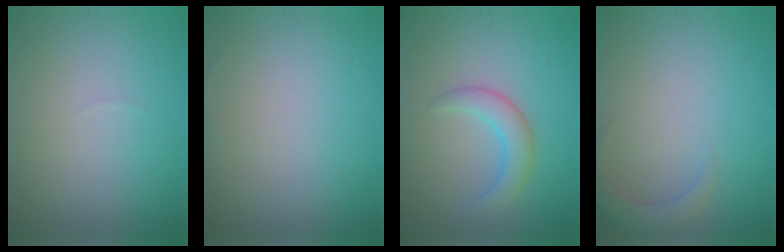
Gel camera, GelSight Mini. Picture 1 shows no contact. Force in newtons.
{"total": 0.0}
{"total": 2.8, "press": 2.8, "slide": 0.2}
{"total": 2.1, "press": 2.1, "slide": 0.3}